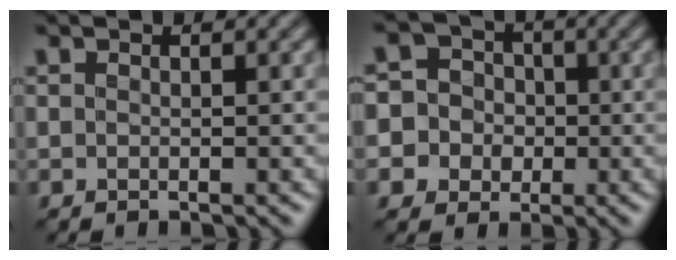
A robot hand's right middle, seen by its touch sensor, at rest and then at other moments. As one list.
[{"total": 8.2, "force": [-1.4, 7.9, 1.7], "torque": [-0.040, 0.014, -0.041]}]